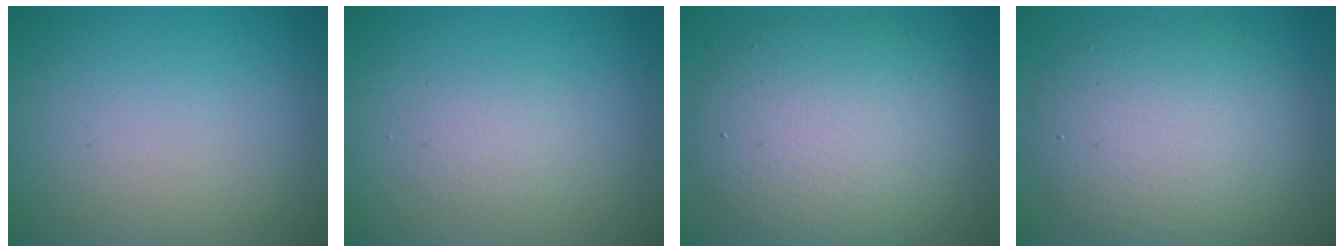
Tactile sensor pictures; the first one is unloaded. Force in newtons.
{"total": 1.4, "press": 1.4, "slide": 0.0}
{"total": 8.5, "press": 8.5, "slide": 0.8}
{"total": 7.2, "press": 7.2, "slide": 0.3}